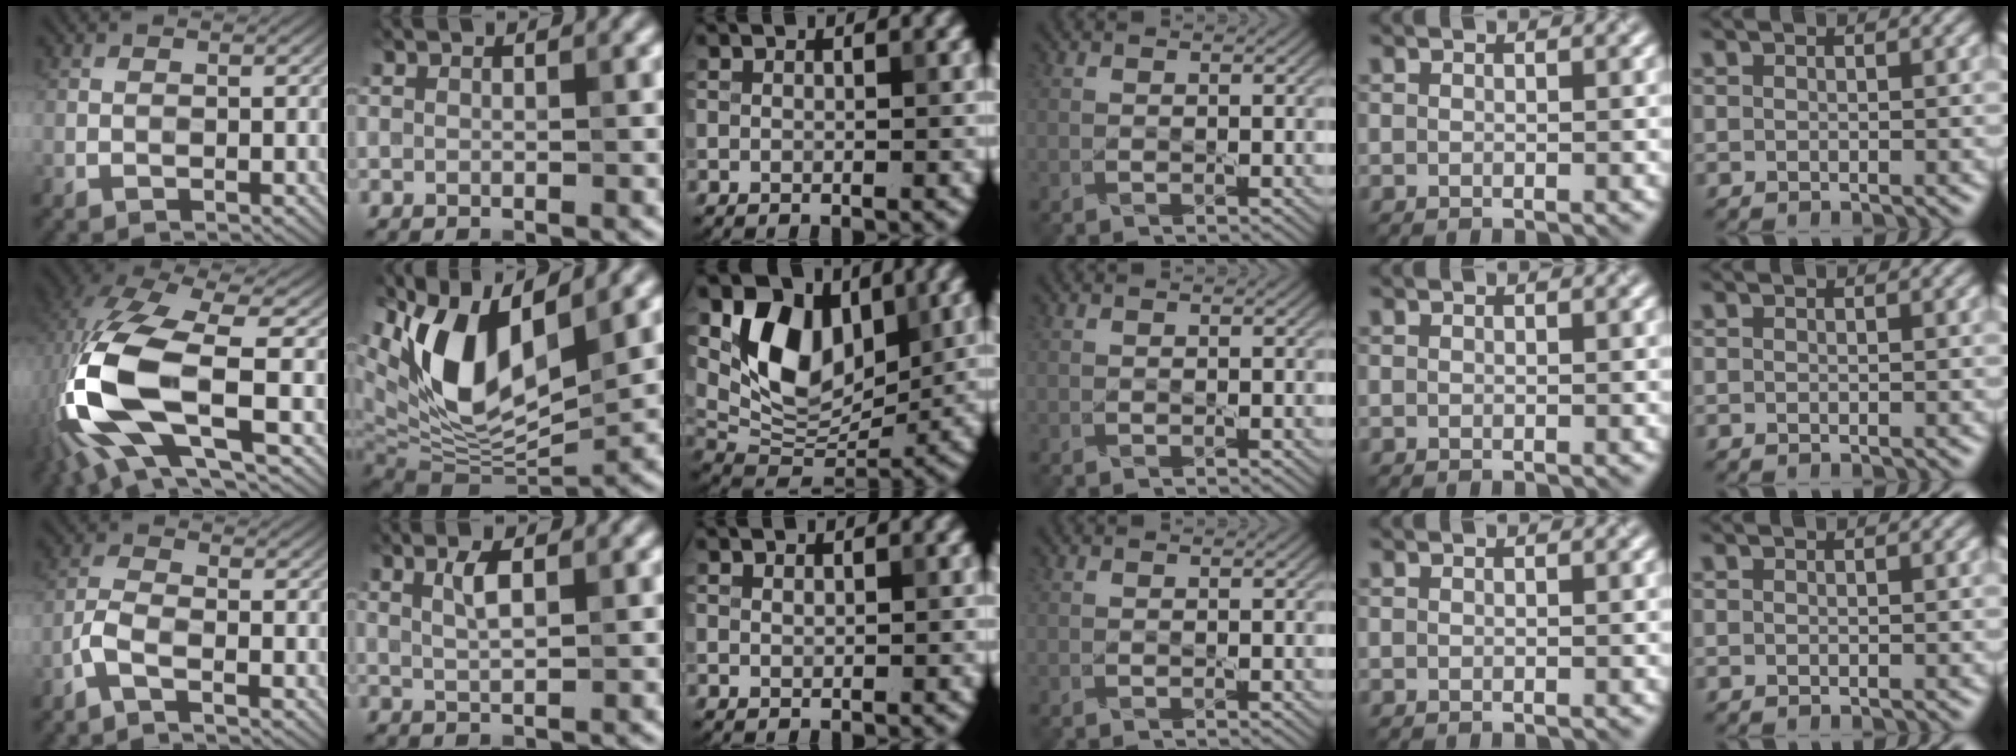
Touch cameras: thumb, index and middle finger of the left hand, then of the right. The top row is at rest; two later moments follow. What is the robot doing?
{"motion": "lift_and_place", "object": "knife"}